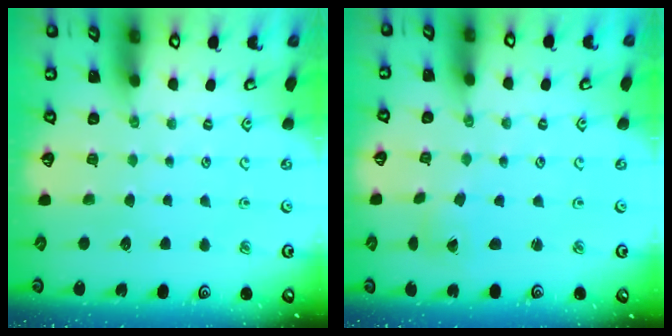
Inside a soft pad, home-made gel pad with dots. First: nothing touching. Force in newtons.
{"total": 1.3, "press": 1.3, "slide": 0.1}